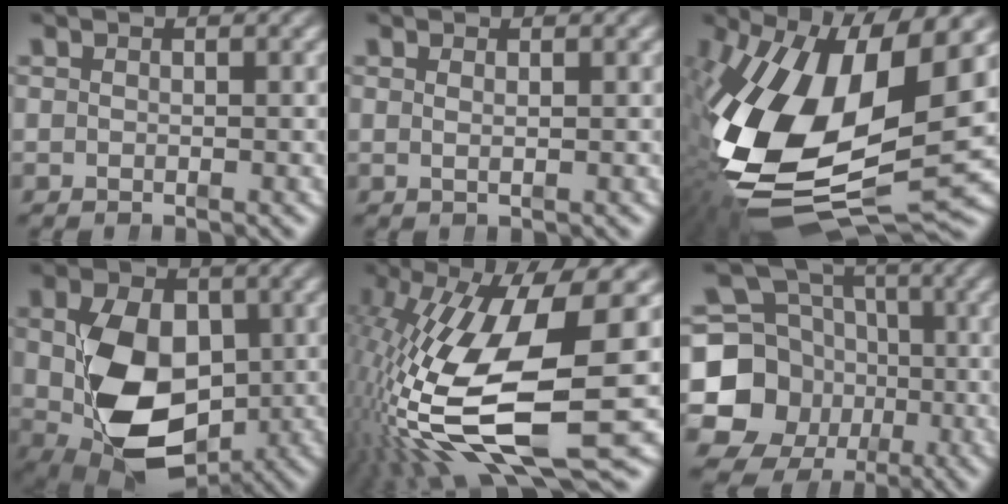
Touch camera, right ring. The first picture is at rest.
{"total": 0.8, "force": [0.2, -0.6, 0.5], "torque": [-0.009, -0.006, 0.009]}
{"total": 18.0, "force": [-2.3, 9.6, 15.0], "torque": [-0.312, -0.043, -0.004]}
{"total": 11.9, "force": [-2.1, 7.6, 8.9], "torque": [-0.189, -0.055, -0.007]}
{"total": 13.3, "force": [-2.2, 5.4, 12.0], "torque": [-0.235, -0.038, -0.008]}
{"total": 16.3, "force": [-2.4, 14.7, 6.5], "torque": [-0.156, -0.072, -0.034]}